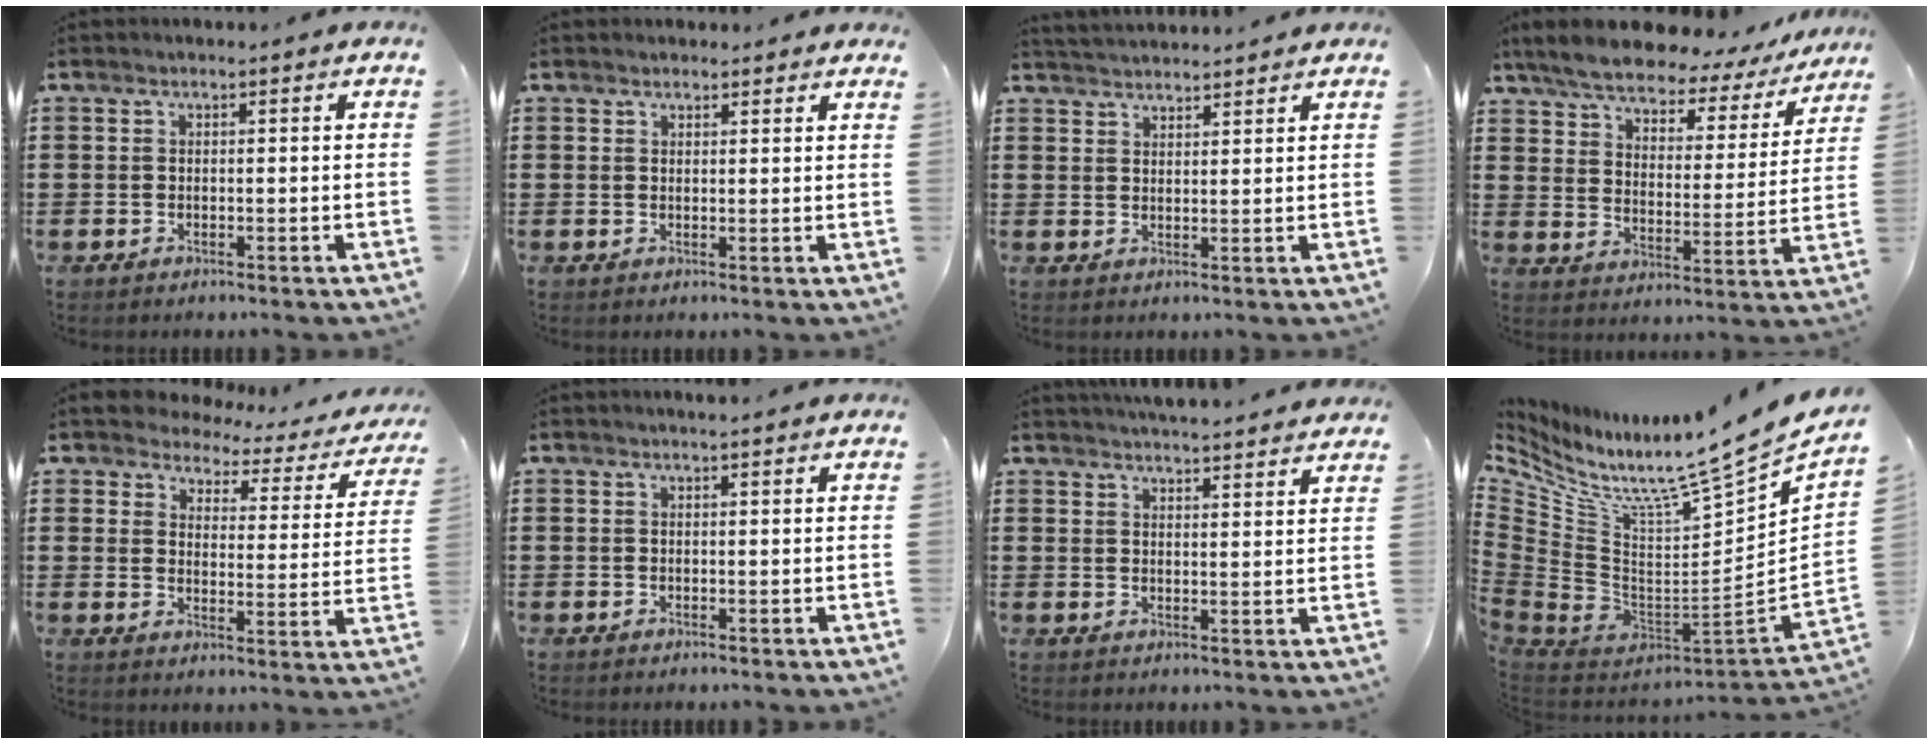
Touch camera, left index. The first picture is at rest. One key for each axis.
{"total": 1.6, "fx": 1.6, "fy": 0.3, "fz": 0.0, "tx": -0.004, "ty": 0.003, "tz": 0.031}
{"total": 2.5, "fx": 2.5, "fy": -0.2, "fz": -0.2, "tx": -0.004, "ty": -0.005, "tz": 0.049}
{"total": 6.1, "fx": 5.6, "fy": 1.4, "fz": 2.1, "tx": -0.071, "ty": -0.031, "tz": 0.093}
{"total": 3.1, "fx": 2.9, "fy": 1.1, "fz": 0.1, "tx": -0.027, "ty": -0.020, "tz": 0.045}
{"total": 0.7, "fx": 0.6, "fy": -0.1, "fz": 0.3, "tx": -0.007, "ty": -0.001, "tz": 0.012}
{"total": 3.8, "fx": 3.8, "fy": -0.2, "fz": 0.3, "tx": -0.009, "ty": -0.019, "tz": 0.067}
{"total": 9.5, "fx": 8.1, "fy": -0.8, "fz": 4.8, "tx": -0.101, "ty": -0.101, "tz": 0.120}